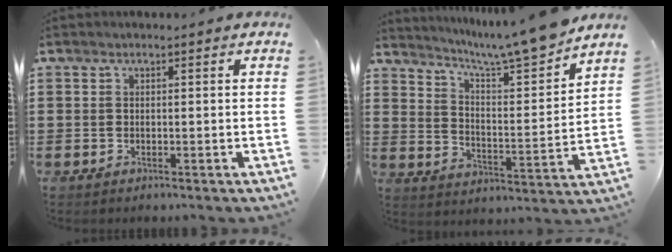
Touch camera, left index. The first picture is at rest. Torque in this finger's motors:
{"motor_torque": [1.40, -0.74, 0.56, 0.08]}